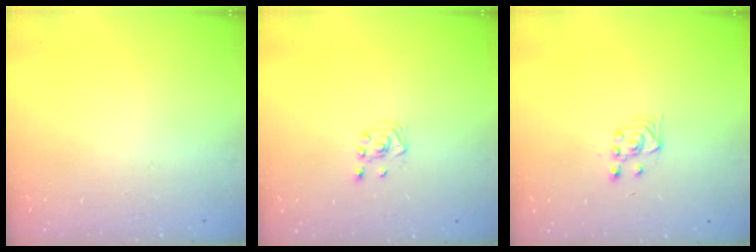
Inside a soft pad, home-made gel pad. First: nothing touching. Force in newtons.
{"total": 2.3, "press": 2.2, "slide": 0.8}
{"total": 3.4, "press": 3.1, "slide": 1.4}